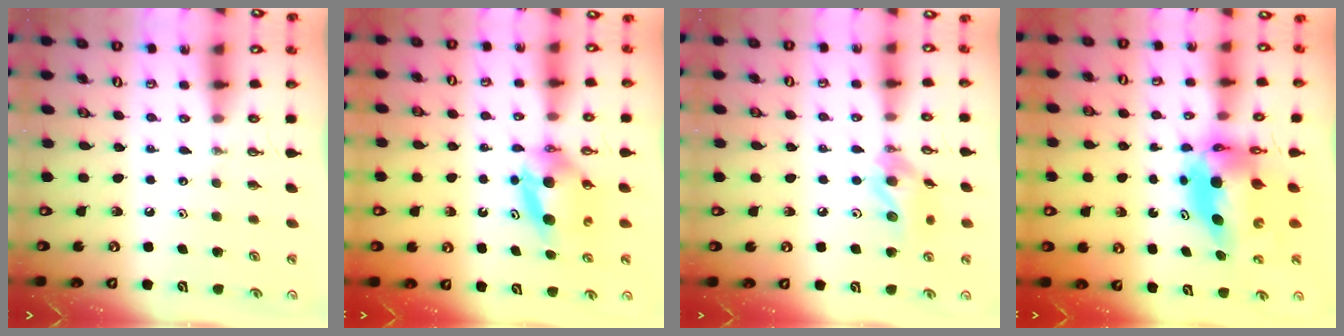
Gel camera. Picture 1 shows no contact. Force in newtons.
{"total": 6.9, "press": 5.6, "slide": 4.0}
{"total": 11.9, "press": 11.9, "slide": 1.4}
{"total": 7.9, "press": 7.9, "slide": 0.8}